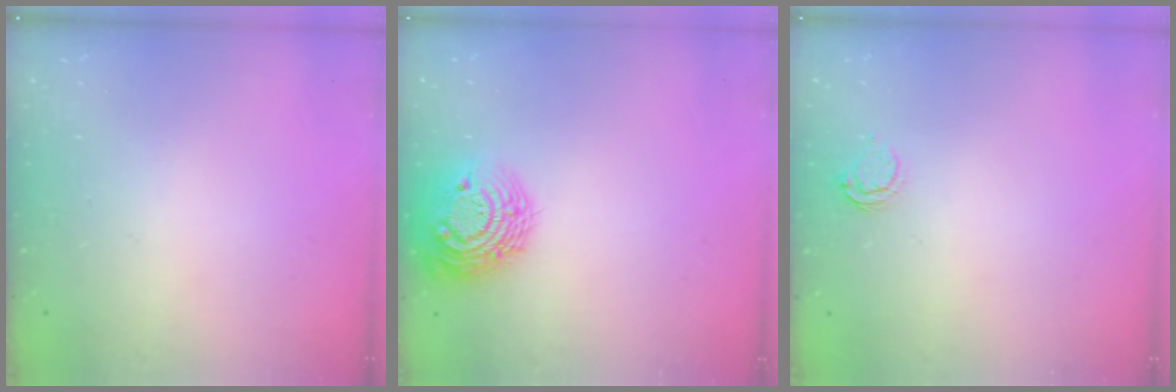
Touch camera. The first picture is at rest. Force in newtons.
{"total": 15.5, "press": 15.4, "slide": 1.0}
{"total": 5.5, "press": 5.5, "slide": 0.4}